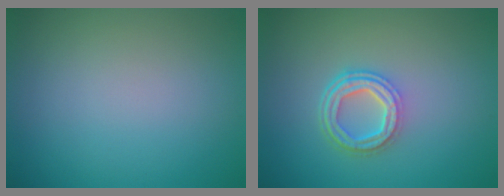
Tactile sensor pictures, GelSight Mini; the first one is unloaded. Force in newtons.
{"total": 4.0, "press": 3.0, "slide": 2.7}